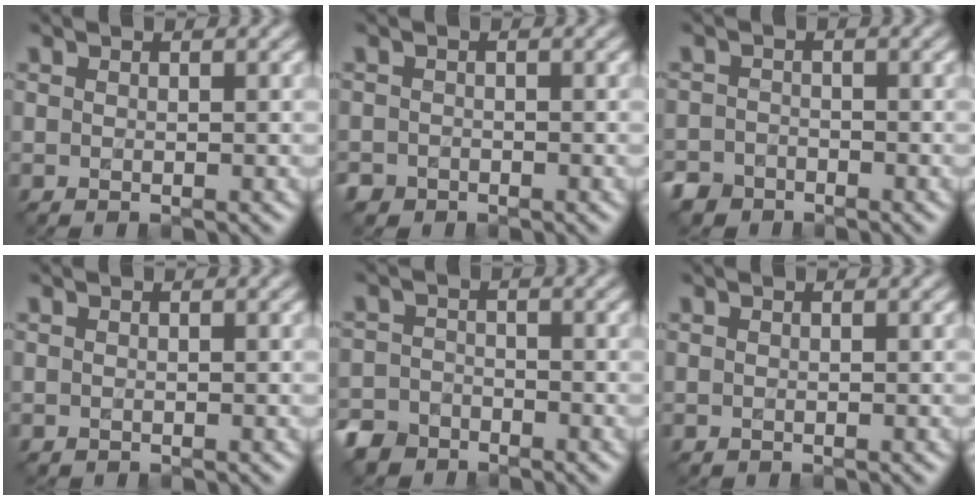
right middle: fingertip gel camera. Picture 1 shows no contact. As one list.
[{"total": 1.2, "force": [-0.8, 0.9, 0.0], "torque": [0.002, -0.008, -0.014]}, {"total": 2.3, "force": [-1.9, 1.3, -0.2], "torque": [0.003, -0.004, -0.042]}, {"total": 0.0}, {"total": 3.1, "force": [-2.7, 1.7, -0.1], "torque": [-0.002, -0.004, -0.058]}, {"total": 0.0}]